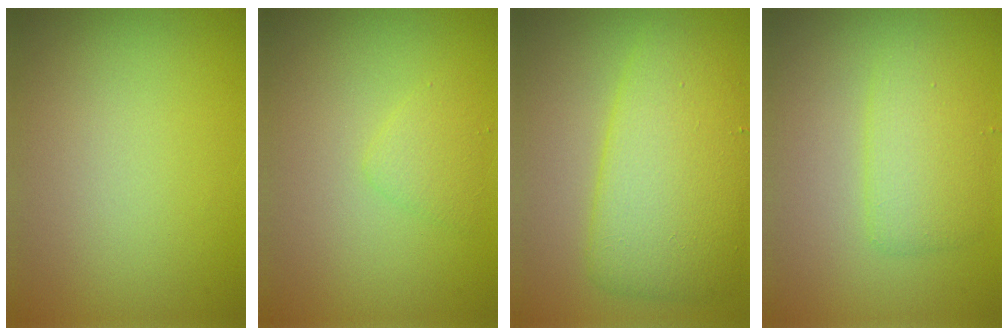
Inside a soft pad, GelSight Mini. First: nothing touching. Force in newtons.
{"total": 1.4, "press": 1.4, "slide": 0.0}
{"total": 6.6, "press": 6.6, "slide": 0.2}
{"total": 2.9, "press": 2.9, "slide": 0.2}